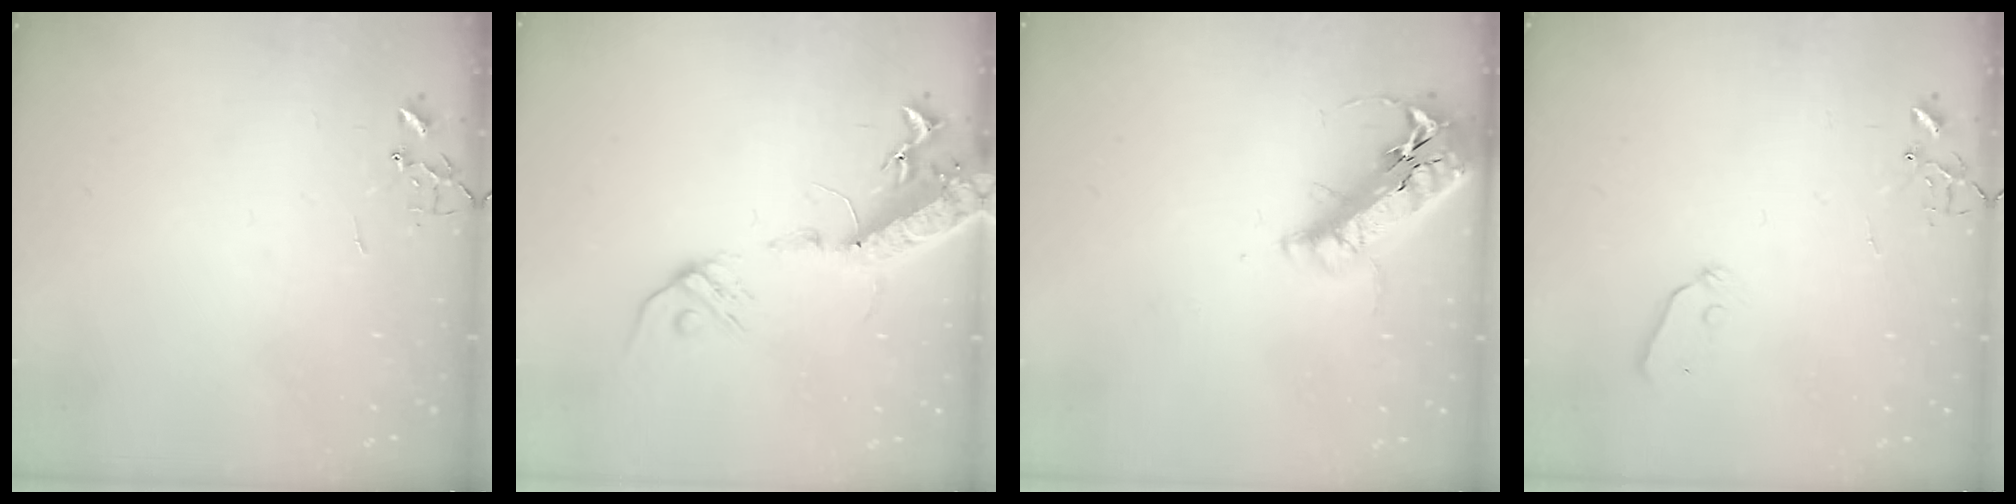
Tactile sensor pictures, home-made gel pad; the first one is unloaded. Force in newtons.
{"total": 16.2, "press": 15.8, "slide": 3.4}
{"total": 21.2, "press": 20.8, "slide": 4.0}
{"total": 4.5, "press": 4.4, "slide": 0.7}